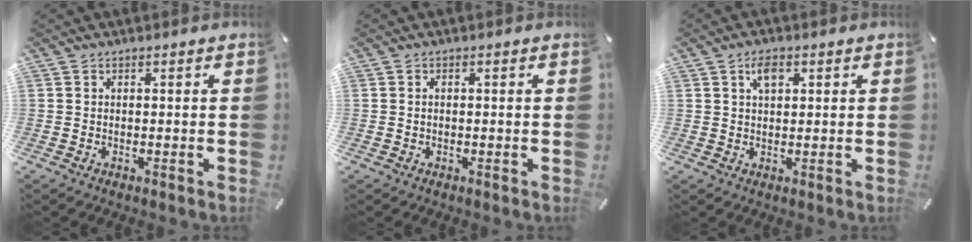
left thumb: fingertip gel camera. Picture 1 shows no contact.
{"total": 0.6, "force": [0.0, 0.3, 0.5], "torque": [-0.010, 0.002, -0.001]}
{"total": 3.6, "force": [1.7, 2.0, 2.5], "torque": [-0.039, 0.001, 0.025]}